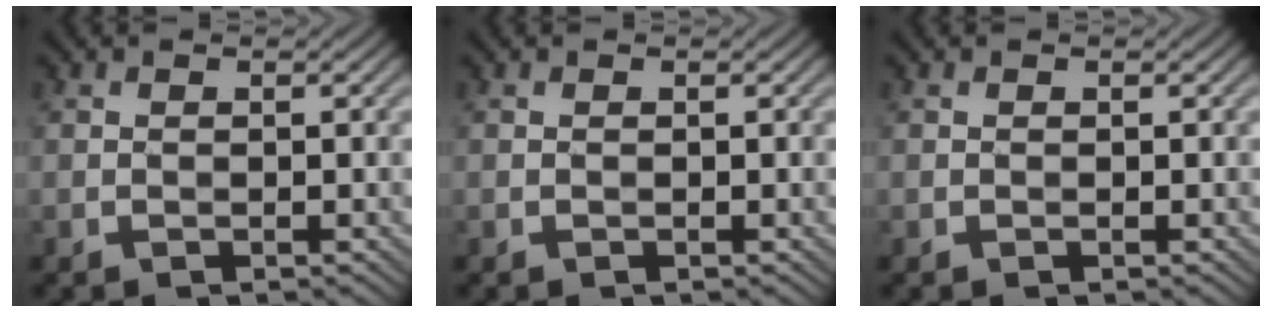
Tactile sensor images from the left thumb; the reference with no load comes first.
{"total": 0.0}
{"total": 0.0}